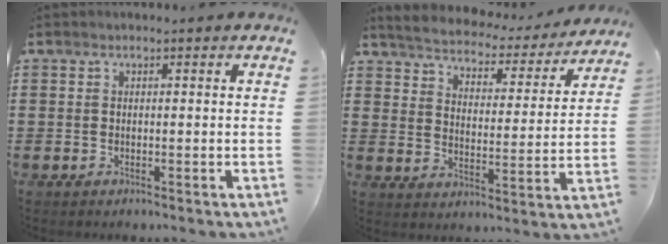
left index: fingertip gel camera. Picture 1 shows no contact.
{"total": 3.8, "force": [3.7, 0.4, 0.5], "torque": [-0.036, -0.029, 0.056]}